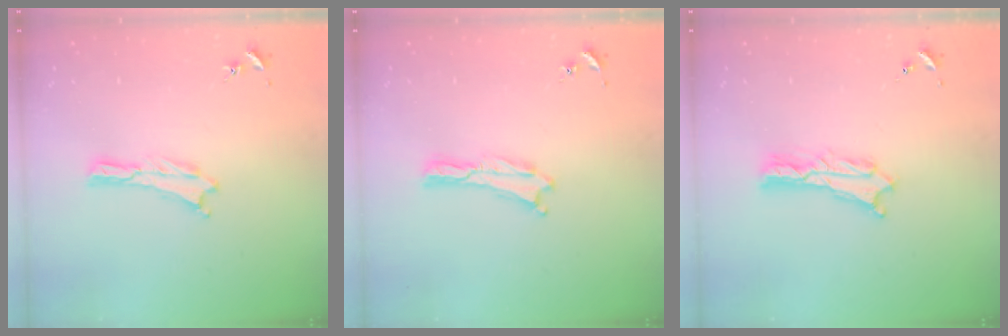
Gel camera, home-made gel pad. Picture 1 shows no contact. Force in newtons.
{"total": 0.0}
{"total": 2.4, "press": 2.4, "slide": 0.2}